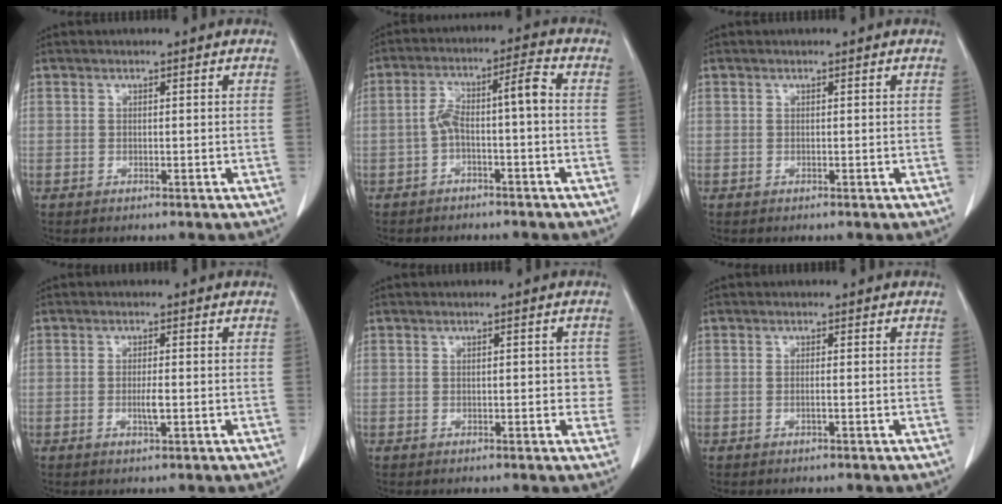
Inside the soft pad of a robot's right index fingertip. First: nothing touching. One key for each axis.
{"total": 6.5, "fx": -1.3, "fy": 1.0, "fz": 6.3, "tx": -0.120, "ty": 0.038, "tz": -0.022}
{"total": 0.0}
{"total": 2.1, "fx": -0.5, "fy": 0.3, "fz": 2.1, "tx": -0.042, "ty": -0.003, "tz": -0.007}
{"total": 3.2, "fx": 0.0, "fy": 1.5, "fz": 2.8, "tx": -0.027, "ty": 0.004, "tz": -0.002}
{"total": 0.7, "fx": -0.2, "fy": 0.0, "fz": 0.7, "tx": -0.014, "ty": 0.000, "tz": -0.002}